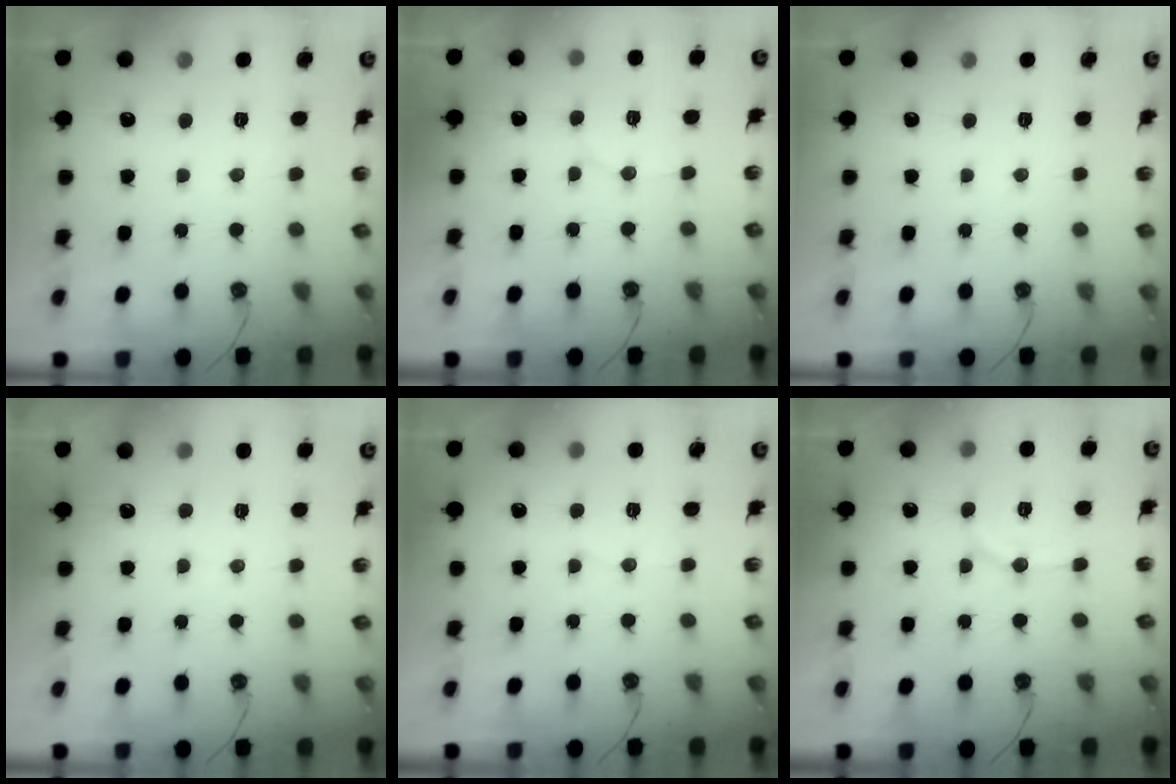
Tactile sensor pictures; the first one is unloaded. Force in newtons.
{"total": 5.5, "press": 5.4, "slide": 0.8}
{"total": 0.0}
{"total": 2.6, "press": 2.4, "slide": 0.9}
{"total": 3.7, "press": 3.7, "slide": 0.4}
{"total": 7.6, "press": 7.4, "slide": 1.6}